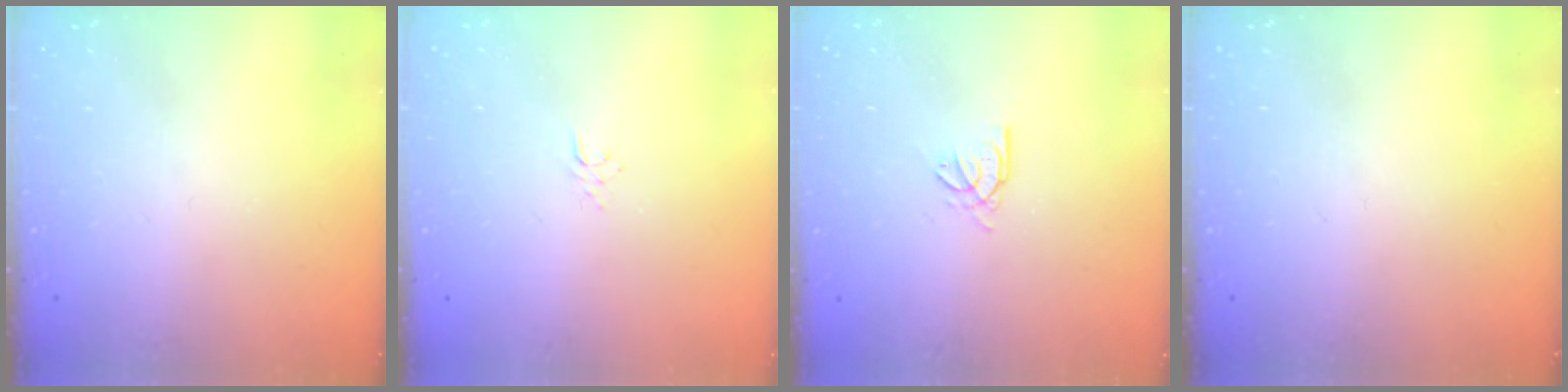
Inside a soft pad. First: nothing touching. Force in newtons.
{"total": 2.9, "press": 2.9, "slide": 0.3}
{"total": 2.7, "press": 2.7, "slide": 0.4}
{"total": 0.0}